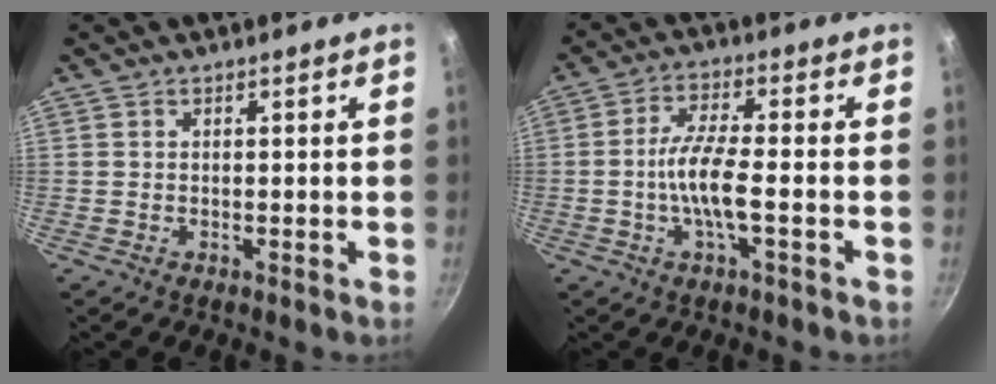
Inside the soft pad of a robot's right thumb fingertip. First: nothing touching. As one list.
[{"total": 7.8, "force": [-1.9, 1.6, 7.3], "torque": [-0.146, 0.020, -0.044]}]